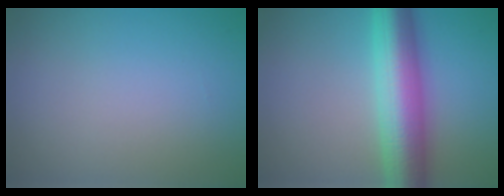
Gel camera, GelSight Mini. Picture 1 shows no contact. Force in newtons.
{"total": 8.5, "press": 8.5, "slide": 0.1}